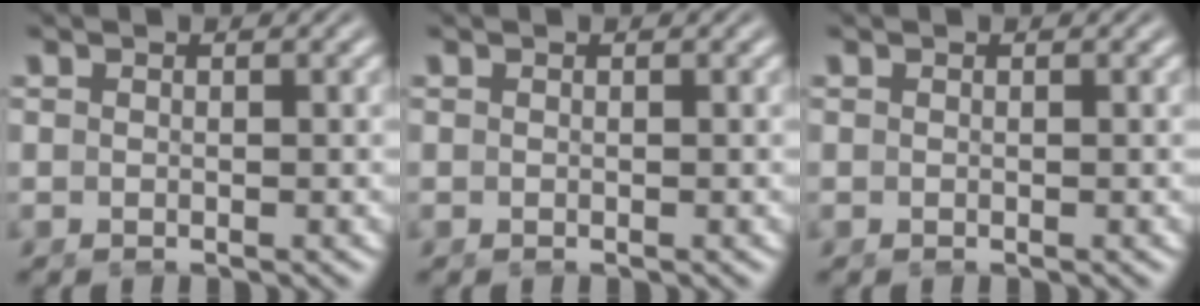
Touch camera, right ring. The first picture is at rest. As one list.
[{"total": 0.0}, {"total": 0.0}]